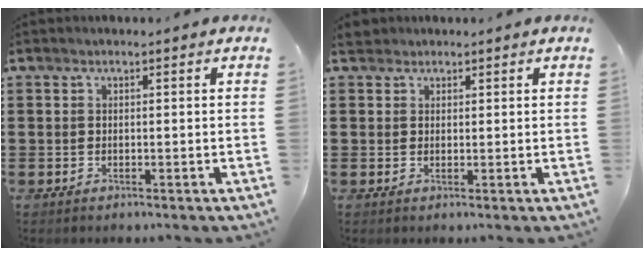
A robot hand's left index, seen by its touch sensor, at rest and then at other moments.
{"total": 2.3, "force": [1.8, 1.4, 0.2], "torque": [-0.003, 0.007, 0.033]}